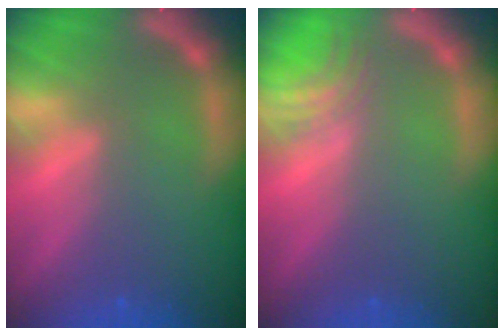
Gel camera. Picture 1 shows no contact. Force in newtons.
{"total": 3.0}